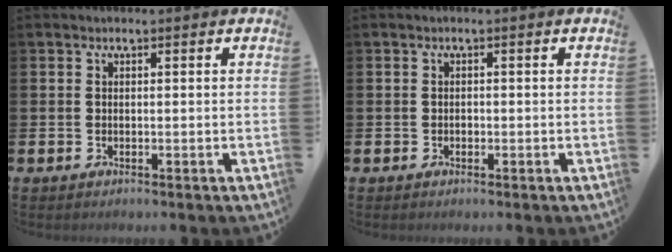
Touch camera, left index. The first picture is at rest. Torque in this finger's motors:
{"motor_torque": [0.06, 0.01, -0.02, 0.00]}